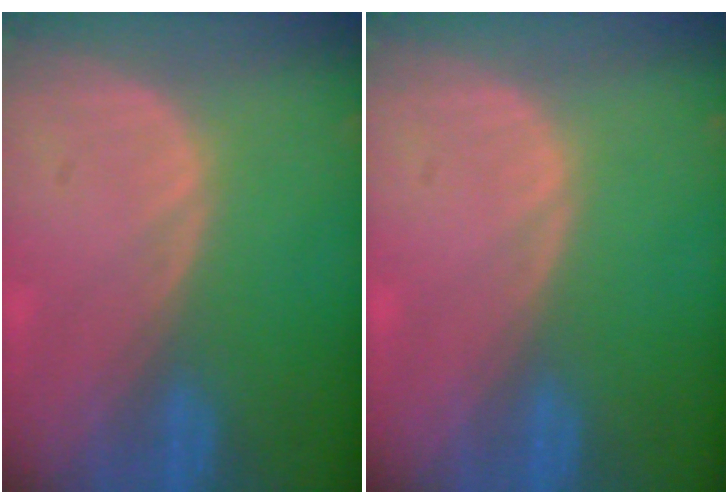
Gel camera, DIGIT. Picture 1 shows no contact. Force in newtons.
{"total": 0.0}